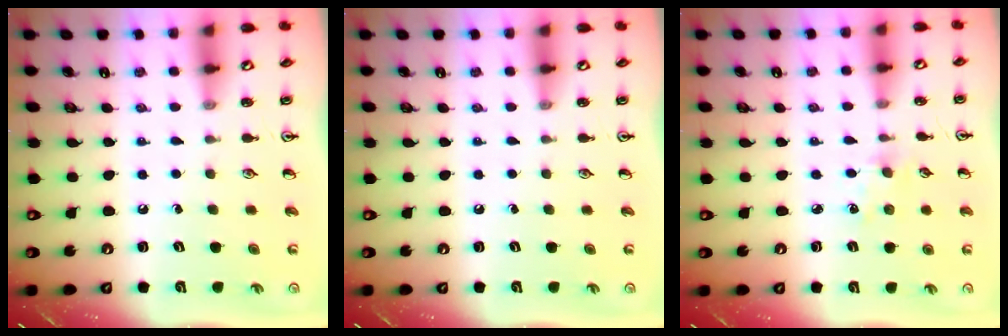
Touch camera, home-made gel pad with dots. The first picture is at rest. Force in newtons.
{"total": 0.0}
{"total": 2.5, "press": 2.4, "slide": 0.4}